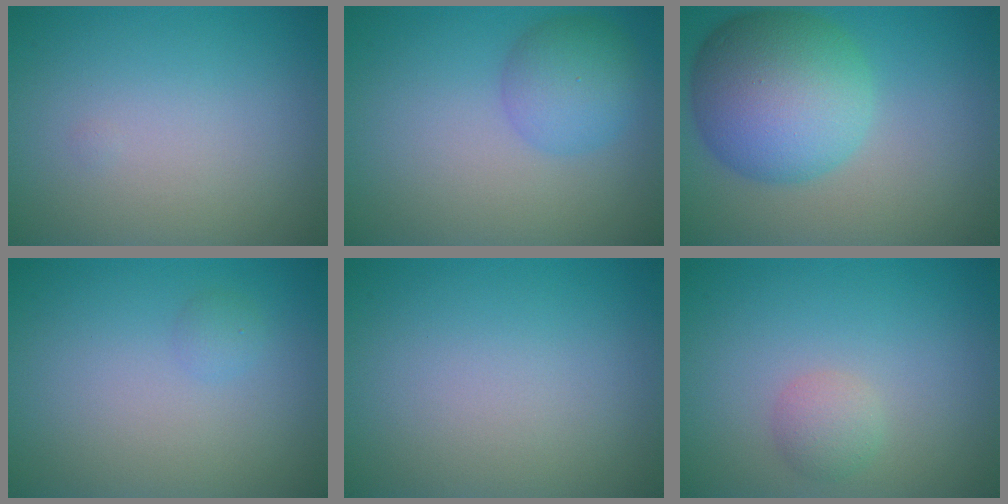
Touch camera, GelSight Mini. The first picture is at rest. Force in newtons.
{"total": 3.8, "press": 3.8, "slide": 0.2}
{"total": 9.9, "press": 9.9, "slide": 0.2}
{"total": 0.8, "press": 0.8, "slide": 0.0}
{"total": 0.0}
{"total": 1.7, "press": 1.7, "slide": 0.2}